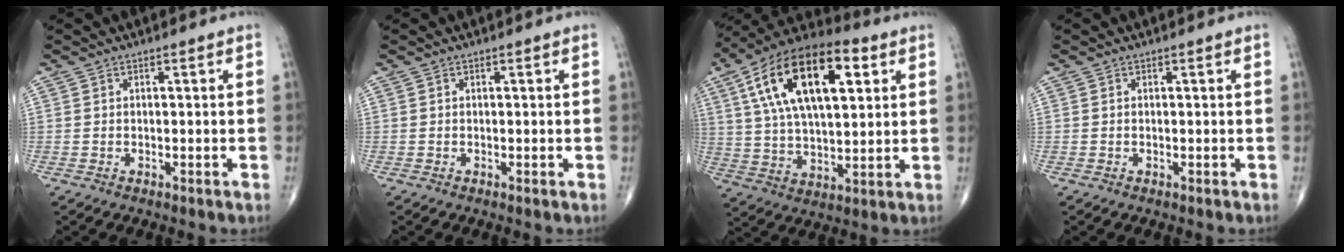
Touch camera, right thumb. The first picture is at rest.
{"total": 0.0}
{"total": 23.0, "force": [7.8, 10.8, 18.7], "torque": [-0.321, 0.004, 0.127]}
{"total": 0.0}